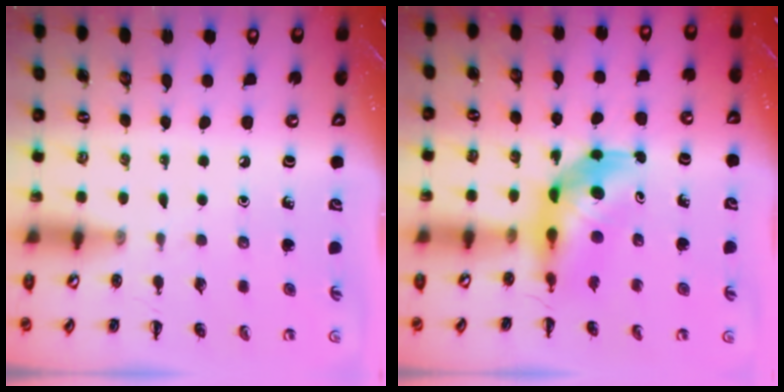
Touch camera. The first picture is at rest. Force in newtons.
{"total": 6.5, "press": 6.2, "slide": 1.8}